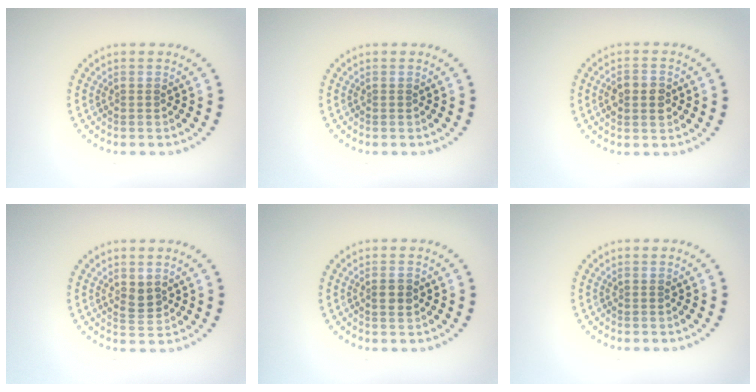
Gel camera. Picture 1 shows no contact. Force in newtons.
{"total": 0.0}
{"total": 3.0, "press": 3.0, "slide": 0.1}
{"total": 1.8, "press": 1.7, "slide": 0.7}
{"total": 1.6, "press": 1.6, "slide": 0.3}
{"total": 0.0}